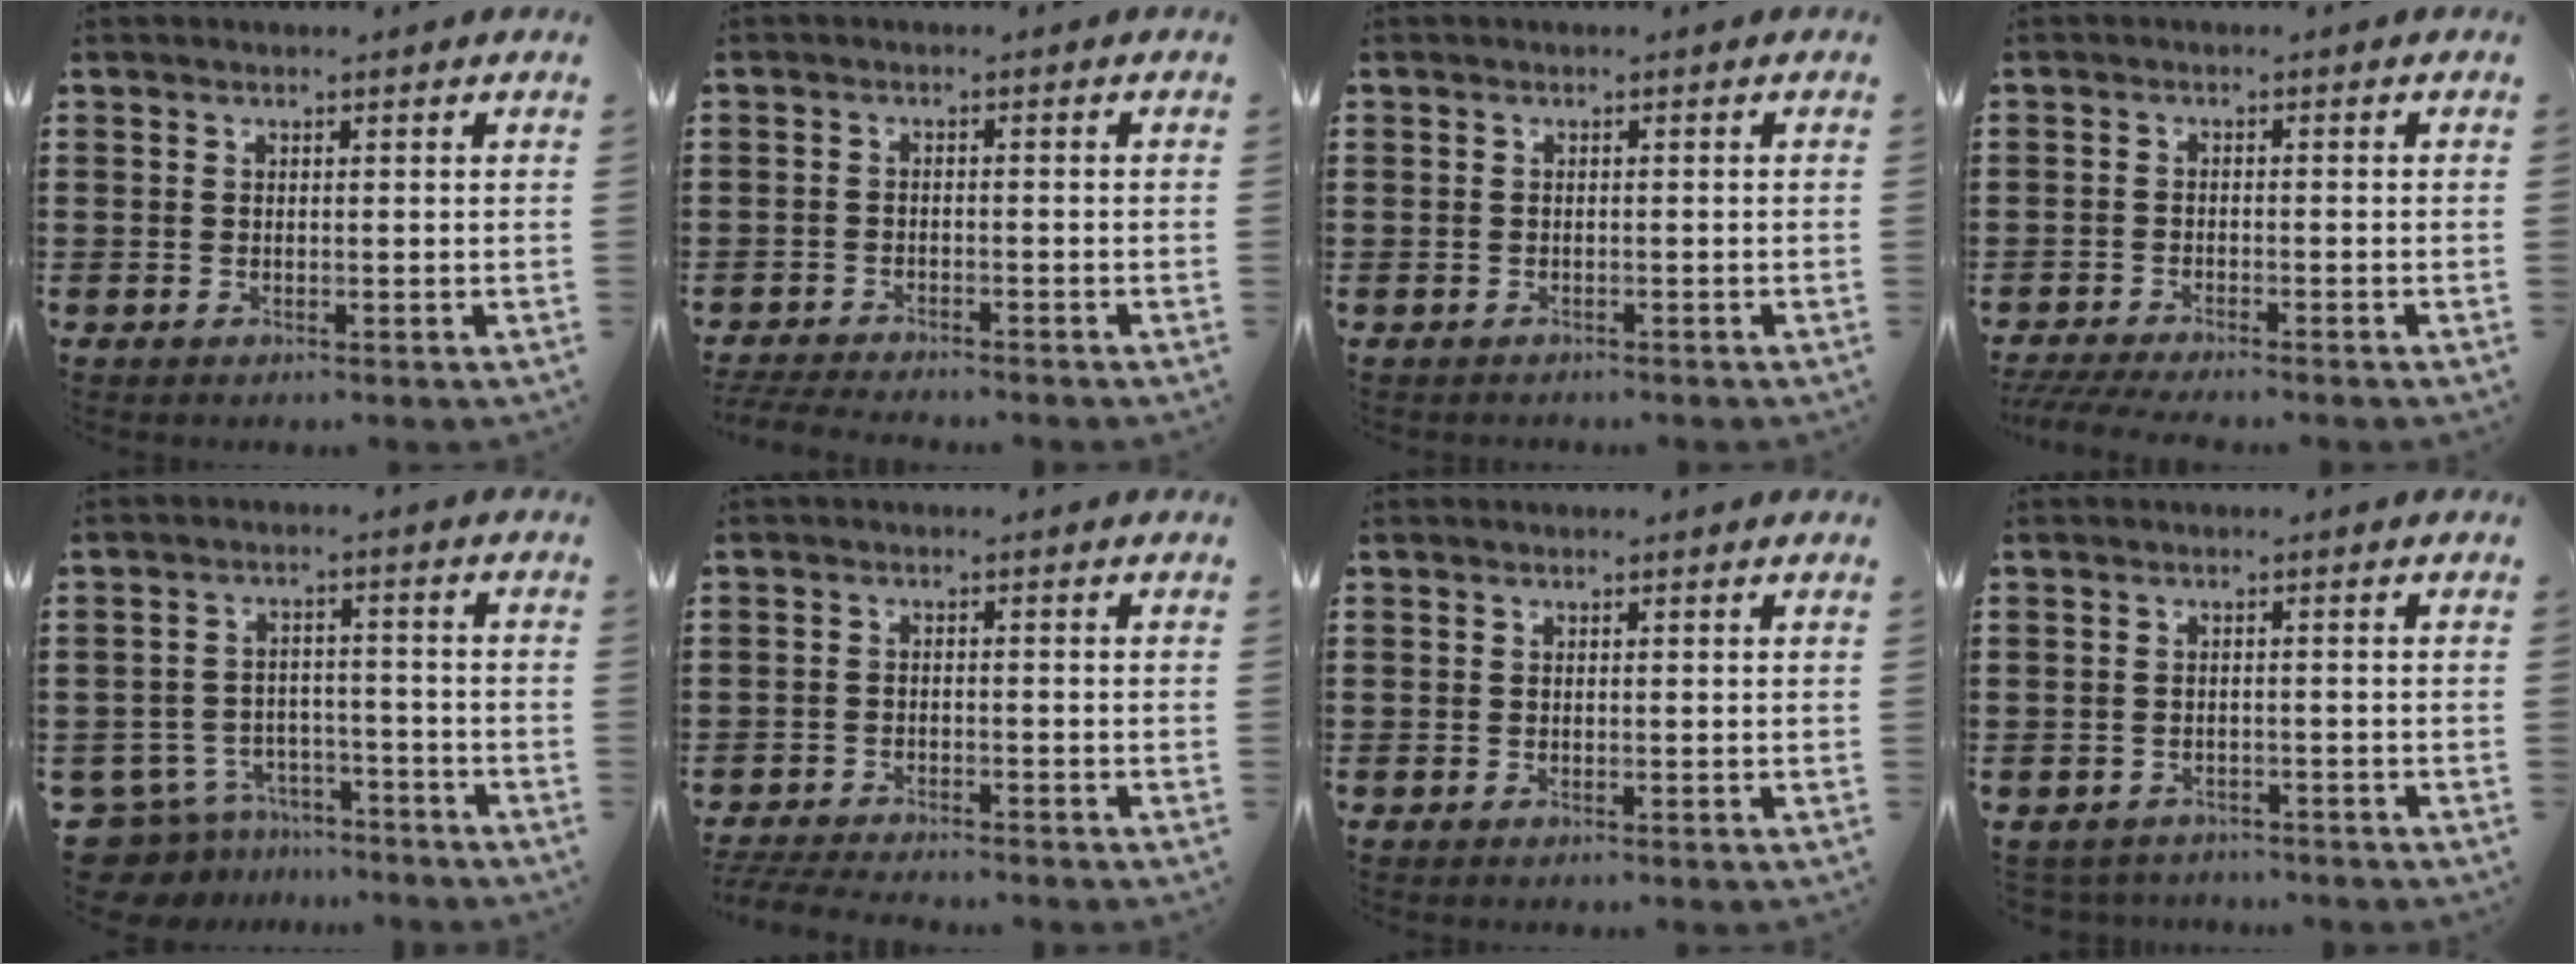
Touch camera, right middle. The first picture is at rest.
{"total": 2.9, "force": [-2.9, 0.2, 0.4], "torque": [-0.017, -0.006, -0.062]}
{"total": 0.8, "force": [-0.7, 0.4, -0.1], "torque": [0.001, 0.002, -0.015]}
{"total": 2.9, "force": [-2.8, 0.0, 0.8], "torque": [-0.029, -0.010, -0.060]}
{"total": 7.0, "force": [-6.7, 2.1, 0.7], "torque": [-0.037, 0.014, -0.138]}
{"total": 3.6, "force": [-3.6, 0.3, 0.5], "torque": [-0.025, -0.009, -0.078]}
{"total": 0.0}
{"total": 1.6, "force": [-1.6, 0.4, -0.2], "torque": [-0.005, -0.001, -0.035]}